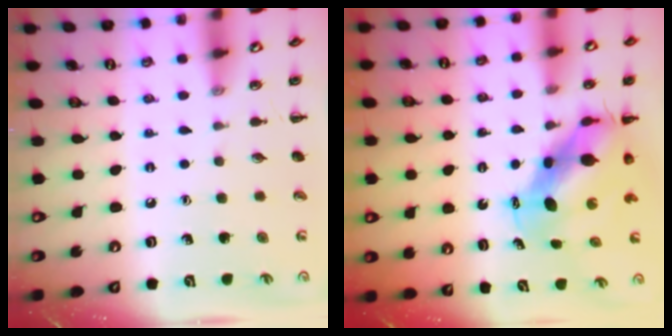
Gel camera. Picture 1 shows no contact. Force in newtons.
{"total": 8.0, "press": 7.8, "slide": 1.9}